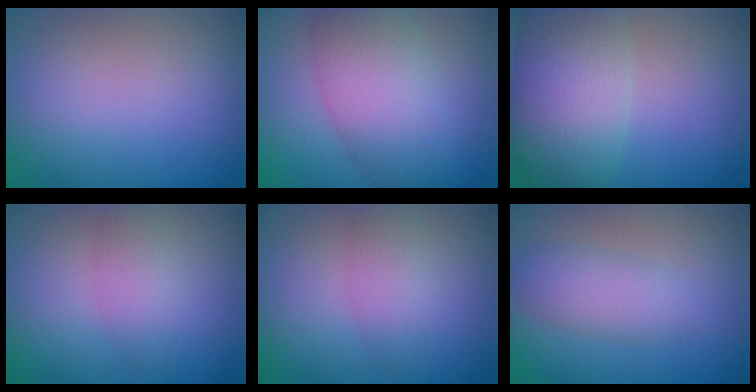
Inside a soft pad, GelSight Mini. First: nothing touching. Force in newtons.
{"total": 7.3, "press": 7.3, "slide": 0.4}
{"total": 7.7, "press": 7.7, "slide": 0.2}
{"total": 2.7, "press": 2.7, "slide": 0.2}
{"total": 2.7, "press": 2.7, "slide": 0.2}
{"total": 2.8, "press": 2.8, "slide": 0.1}